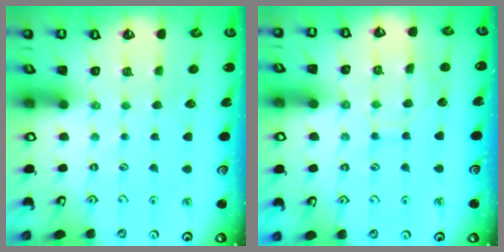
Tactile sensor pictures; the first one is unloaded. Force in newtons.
{"total": 7.4, "press": 7.4, "slide": 0.7}